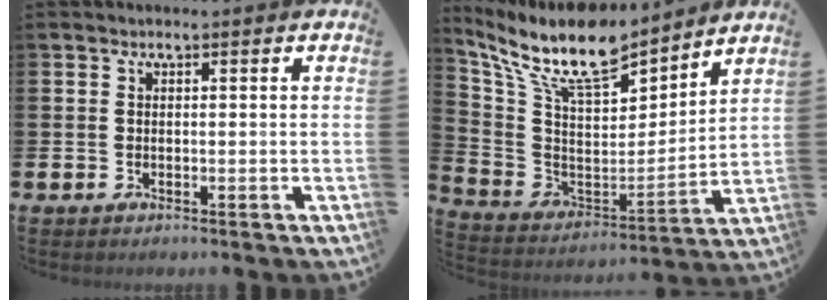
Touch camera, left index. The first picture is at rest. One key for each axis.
{"total": 11.6, "fx": 10.0, "fy": 3.1, "fz": 5.0, "tx": -0.142, "ty": -0.072, "tz": 0.176}